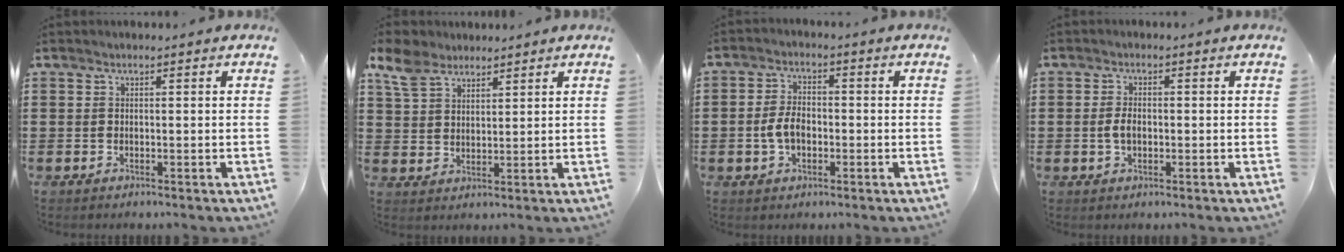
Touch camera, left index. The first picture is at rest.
{"total": 6.2, "force": [4.7, 3.4, 2.3], "torque": [-0.068, 0.004, 0.089]}
{"total": 4.5, "force": [-0.9, 2.7, 3.5], "torque": [-0.087, -0.001, -0.022]}
{"total": 2.6, "force": [-0.2, 1.4, 2.2], "torque": [-0.051, 0.001, -0.006]}